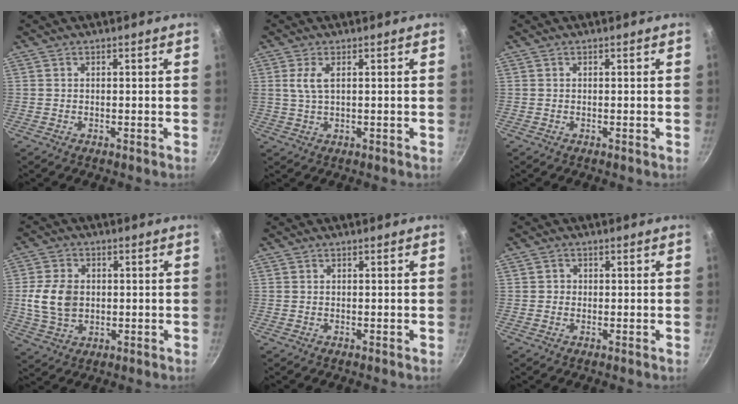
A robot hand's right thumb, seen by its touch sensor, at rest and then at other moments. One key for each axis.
{"total": 3.7, "fx": 1.1, "fy": 1.1, "fz": 3.3, "tx": -0.074, "ty": -0.001, "tz": 0.025}
{"total": 0.0}
{"total": 8.8, "fx": 0.3, "fy": 6.4, "fz": 5.9, "tx": -0.101, "ty": -0.002, "tz": 0.005}
{"total": 0.0}
{"total": 1.4, "fx": 0.1, "fy": 1.3, "fz": 0.3, "tx": 0.002, "ty": 0.001, "tz": -0.002}